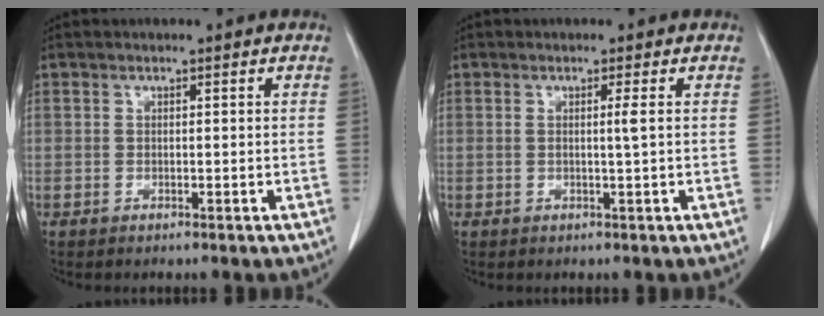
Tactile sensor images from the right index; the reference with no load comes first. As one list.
[{"total": 1.3, "force": [0.2, -0.5, 1.2], "torque": [-0.021, -0.002, 0.002]}]